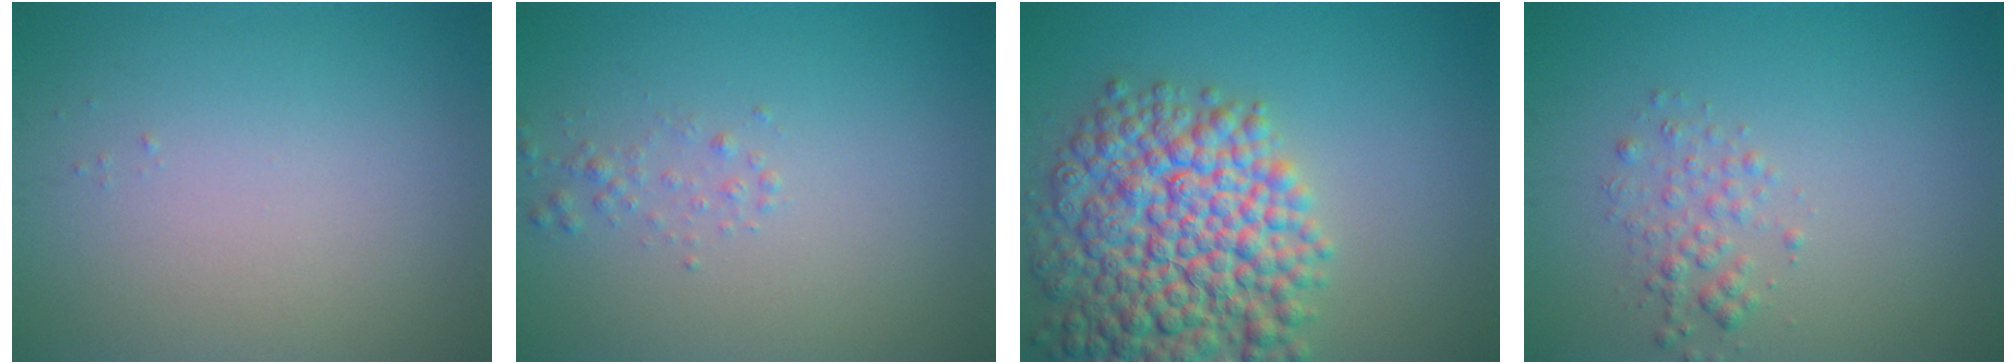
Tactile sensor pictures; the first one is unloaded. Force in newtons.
{"total": 0.9, "press": 0.9, "slide": 0.0}
{"total": 11.1, "press": 11.0, "slide": 0.4}
{"total": 1.7, "press": 1.7, "slide": 0.1}